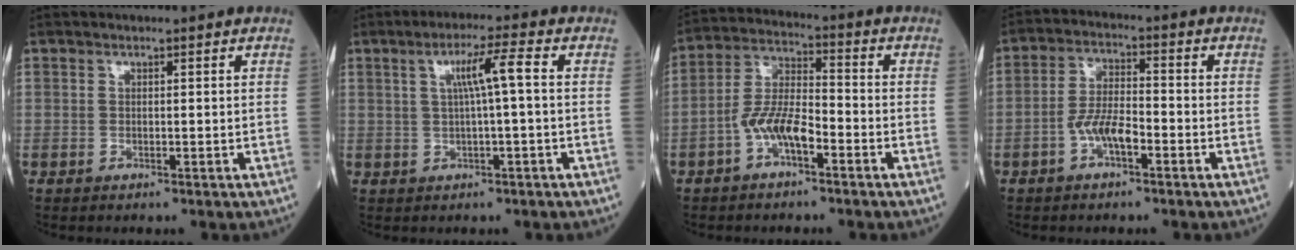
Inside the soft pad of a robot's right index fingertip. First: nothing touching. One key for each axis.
{"total": 5.2, "fx": 0.8, "fy": -0.4, "fz": 5.2, "tx": -0.093, "ty": 0.010, "tz": 0.015}
{"total": 7.6, "fx": -3.4, "fy": 2.5, "fz": 6.3, "tx": -0.131, "ty": 0.017, "tz": -0.066}
{"total": 5.7, "fx": -2.5, "fy": 1.8, "fz": 4.8, "tx": -0.094, "ty": 0.012, "tz": -0.048}